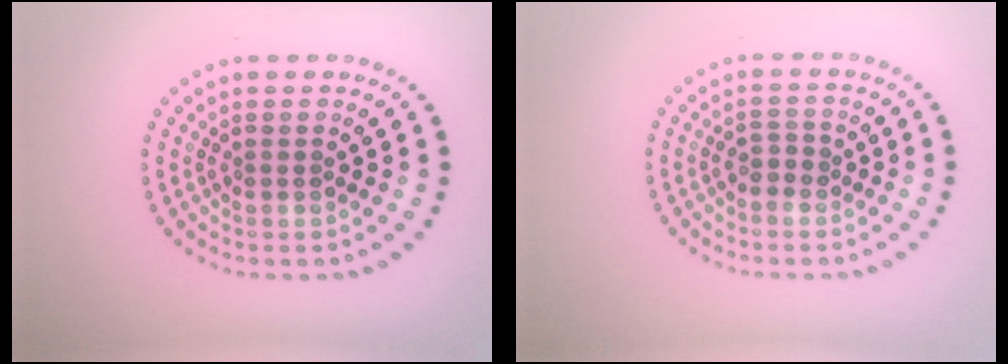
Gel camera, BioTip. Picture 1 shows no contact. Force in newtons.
{"total": 0.9, "press": 0.6, "slide": 0.6}